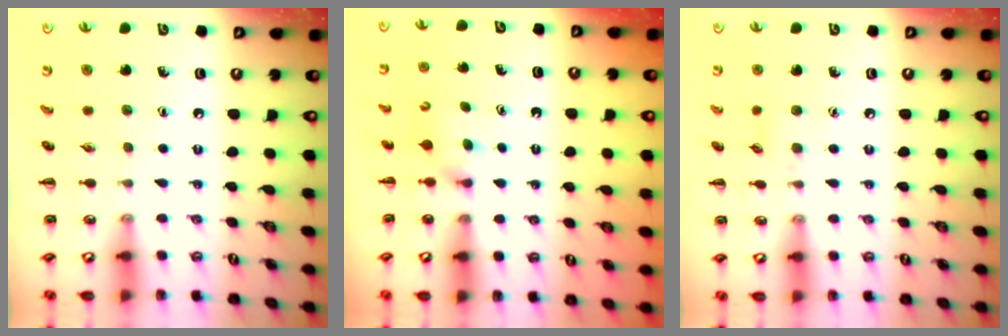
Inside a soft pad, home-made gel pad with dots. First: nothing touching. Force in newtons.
{"total": 4.2, "press": 4.0, "slide": 1.0}
{"total": 5.8, "press": 5.4, "slide": 2.1}